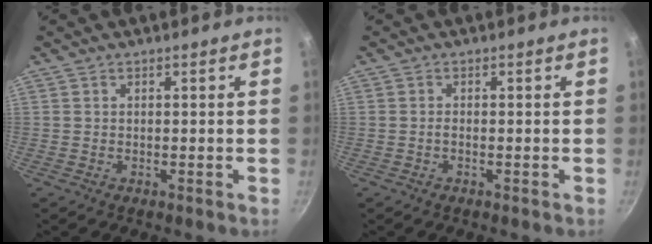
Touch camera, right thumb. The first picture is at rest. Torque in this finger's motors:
{"motor_torque": [-0.33, -0.07, 0.34, -0.30, 0.00]}